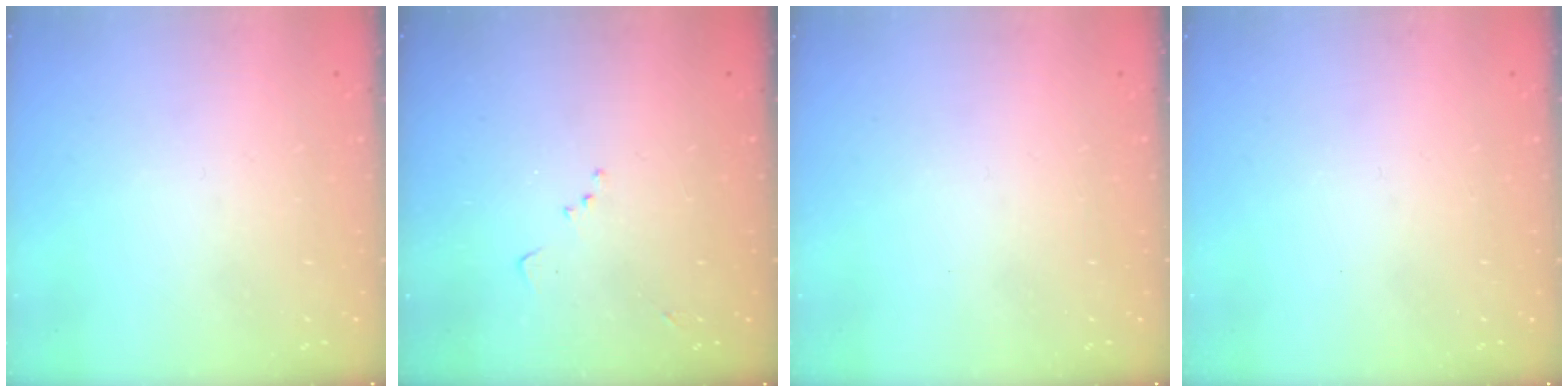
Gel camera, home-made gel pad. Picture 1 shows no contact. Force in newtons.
{"total": 7.9, "press": 7.8, "slide": 0.9}
{"total": 0.0}
{"total": 0.0}